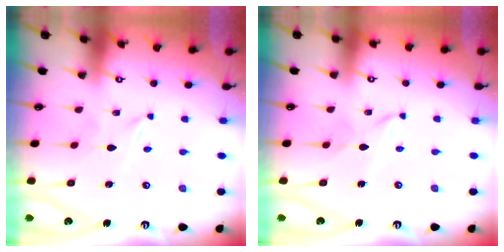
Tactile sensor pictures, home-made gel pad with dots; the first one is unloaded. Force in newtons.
{"total": 3.4, "press": 3.4, "slide": 0.3}